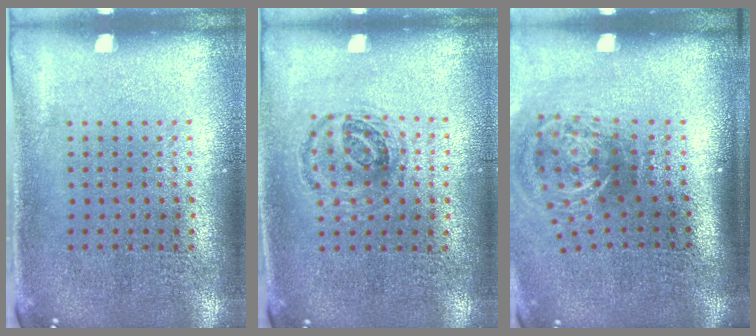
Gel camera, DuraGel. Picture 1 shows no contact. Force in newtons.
{"total": 0.9, "press": 0.8, "slide": 0.4}
{"total": 2.2, "press": 1.4, "slide": 1.7}